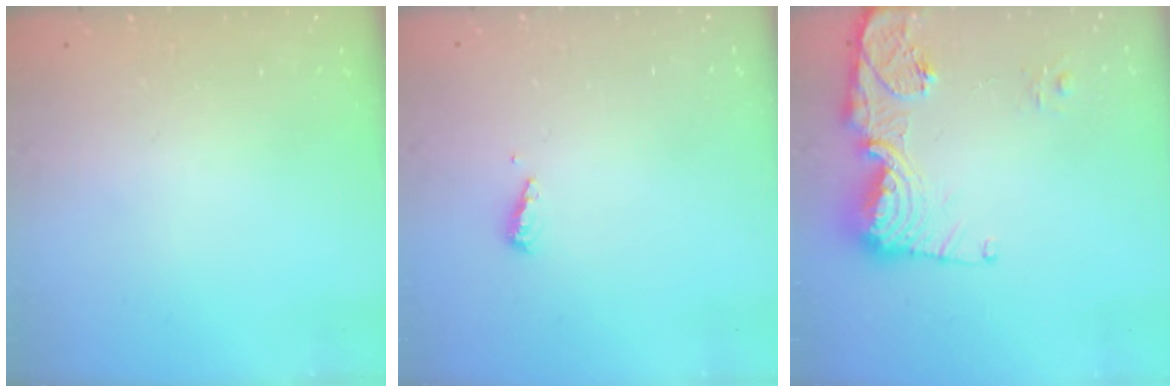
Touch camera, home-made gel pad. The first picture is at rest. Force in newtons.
{"total": 3.6, "press": 3.6, "slide": 0.4}
{"total": 14.0, "press": 13.9, "slide": 1.5}